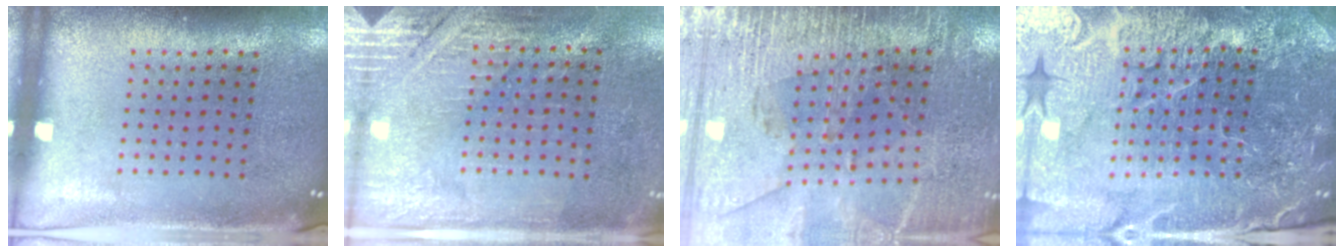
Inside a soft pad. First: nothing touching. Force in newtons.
{"total": 2.9, "press": 2.7, "slide": 1.1}
{"total": 3.0, "press": 2.9, "slide": 0.6}
{"total": 5.8, "press": 5.2, "slide": 2.5}